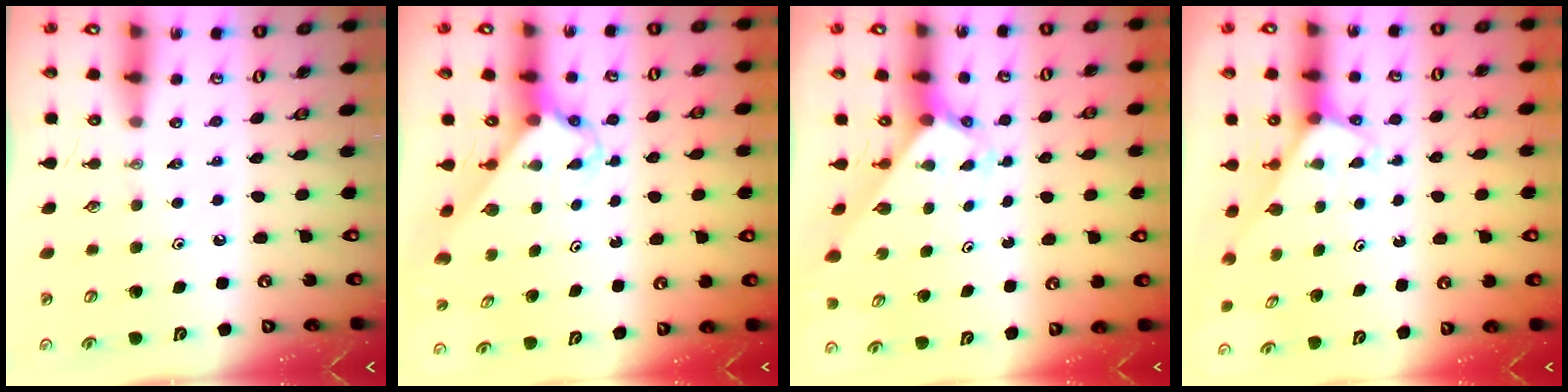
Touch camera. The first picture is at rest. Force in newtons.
{"total": 2.7, "press": 2.7, "slide": 0.3}
{"total": 2.6, "press": 2.6, "slide": 0.2}
{"total": 2.5, "press": 2.5, "slide": 0.1}